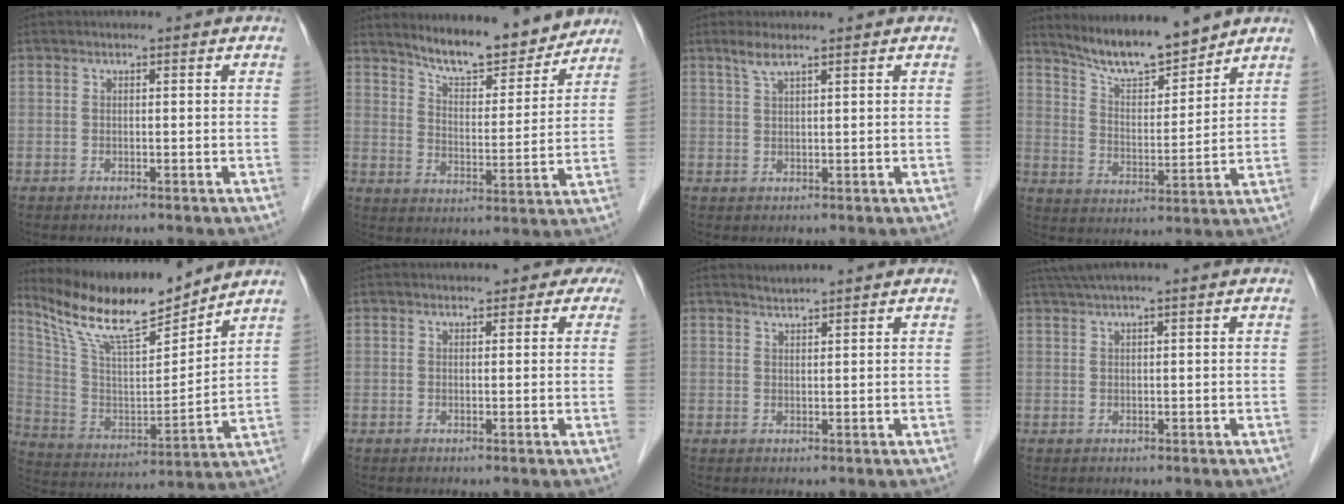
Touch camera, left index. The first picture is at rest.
{"total": 12.3, "force": [11.3, 2.6, 4.2], "torque": [-0.060, -0.003, 0.170]}
{"total": 2.2, "force": [1.7, 0.0, 1.4], "torque": [-0.036, 0.007, 0.037]}
{"total": 9.9, "force": [9.2, 0.9, 3.6], "torque": [-0.070, 0.001, 0.168]}
{"total": 14.9, "force": [13.1, 1.7, 6.8], "torque": [-0.140, -0.001, 0.248]}
{"total": 2.5, "force": [1.7, 1.8, 0.5], "torque": [0.014, 0.000, 0.003]}
{"total": 1.2, "force": [1.2, -0.4, -0.1], "torque": [-0.007, 0.003, 0.026]}
{"total": 2.5, "force": [1.6, -0.3, 1.9], "torque": [-0.047, 0.024, 0.039]}